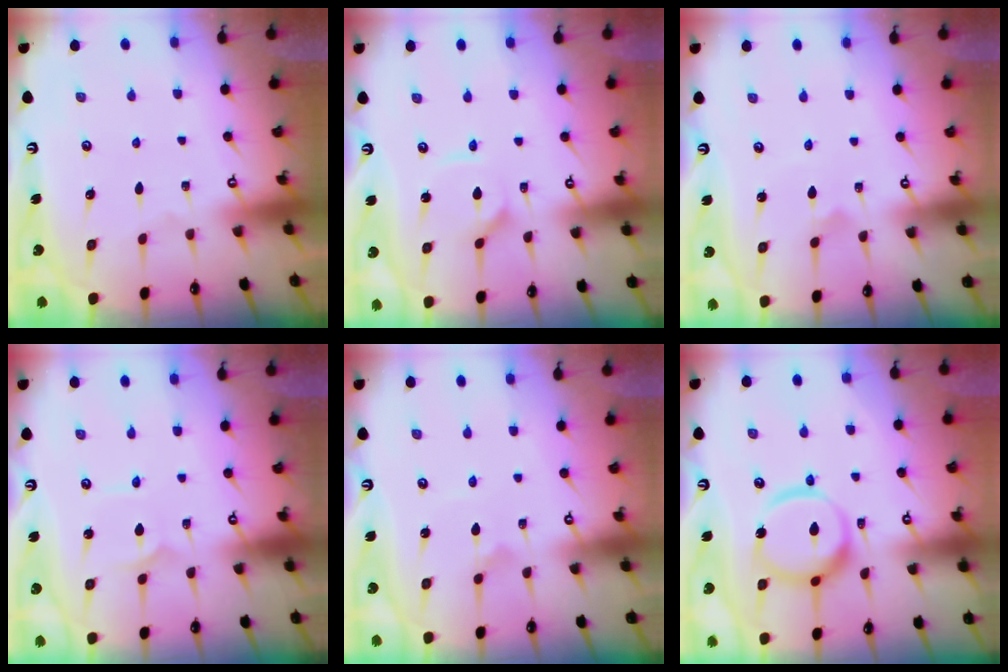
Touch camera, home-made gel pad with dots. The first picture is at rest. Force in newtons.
{"total": 2.5, "press": 2.5, "slide": 0.4}
{"total": 2.2, "press": 2.2, "slide": 0.1}
{"total": 1.1, "press": 1.1, "slide": 0.1}
{"total": 0.7, "press": 0.7, "slide": 0.1}
{"total": 14.1, "press": 14.1, "slide": 1.3}